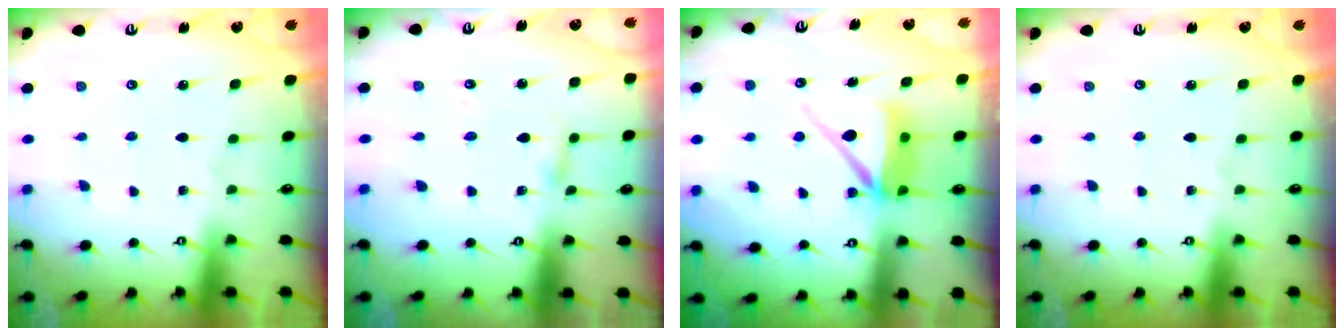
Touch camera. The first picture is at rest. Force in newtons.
{"total": 2.0, "press": 2.0, "slide": 0.2}
{"total": 9.4, "press": 9.4, "slide": 0.8}
{"total": 0.0}